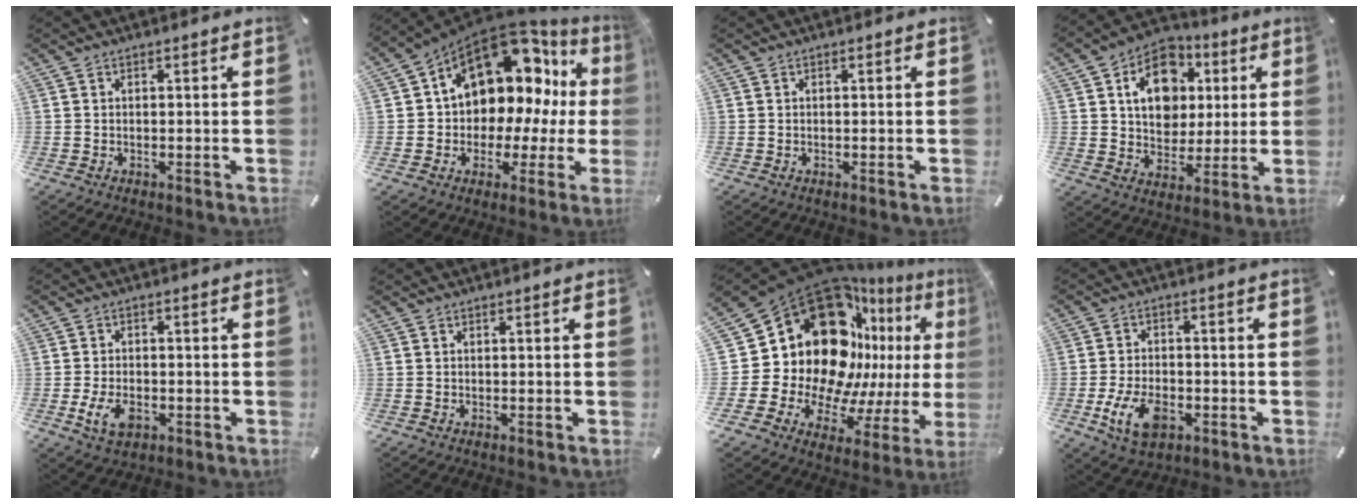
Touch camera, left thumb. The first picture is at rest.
{"total": 14.9, "force": [7.4, 10.1, 8.1], "torque": [-0.106, -0.073, 0.125]}
{"total": 0.0}
{"total": 13.4, "force": [3.8, 11.0, 6.6], "torque": [-0.103, -0.001, 0.072]}
{"total": 5.8, "force": [-1.9, 3.7, 4.0], "torque": [-0.091, 0.004, -0.037]}
{"total": 0.0}
{"total": 27.7, "force": [8.5, 19.7, 17.4], "torque": [-0.309, -0.110, 0.193]}
{"total": 9.6, "force": [-3.4, 5.9, 6.8], "torque": [-0.141, 0.003, -0.063]}